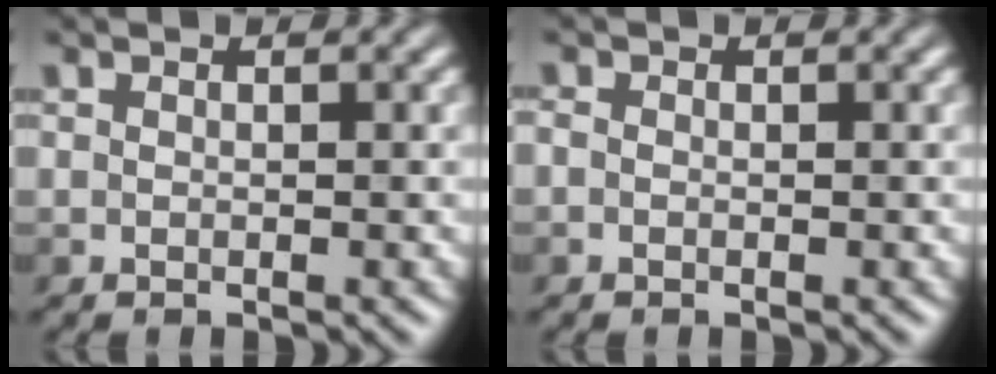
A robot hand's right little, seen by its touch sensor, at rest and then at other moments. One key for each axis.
{"total": 0.5, "fx": -0.2, "fy": 0.4, "fz": 0.3, "tx": -0.005, "ty": -0.005, "tz": -0.005}